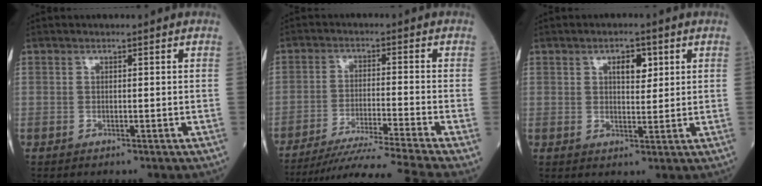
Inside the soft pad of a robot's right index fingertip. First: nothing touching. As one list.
[{"total": 14.4, "force": [-12.6, -3.5, 6.2], "torque": [-0.090, -0.032, -0.200]}, {"total": 3.8, "force": [1.7, 1.7, 3.0], "torque": [-0.045, 0.002, 0.025]}]